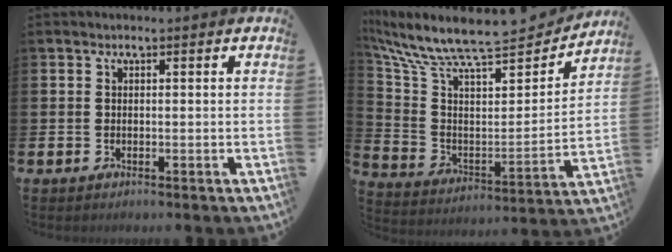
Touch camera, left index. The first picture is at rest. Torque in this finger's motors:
{"motor_torque": [0.45, -0.86, 1.00, 0.21]}